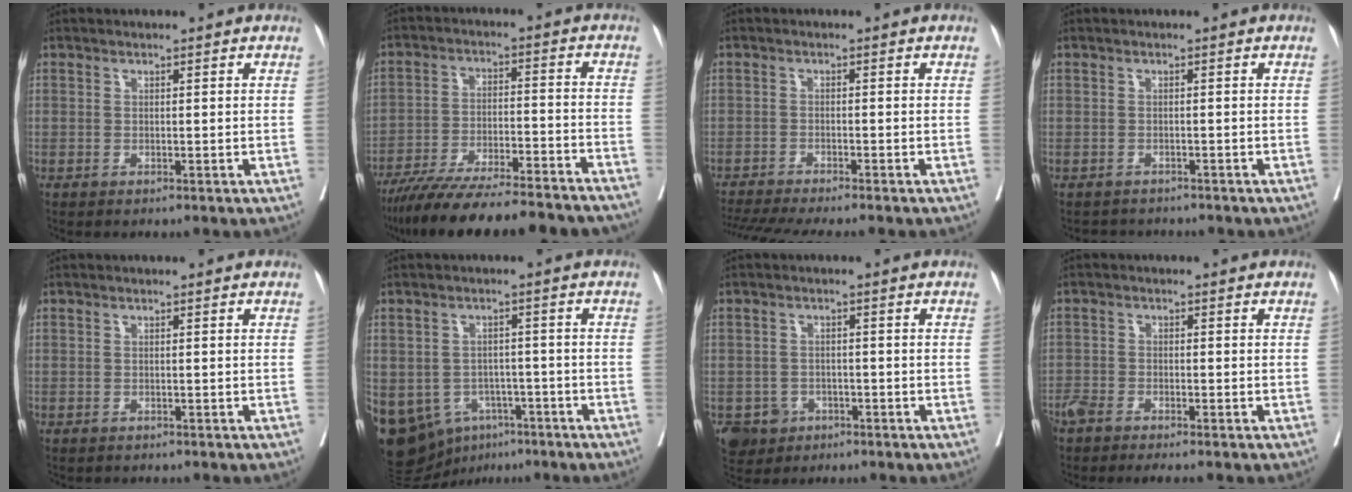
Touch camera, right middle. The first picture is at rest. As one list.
[{"total": 20.9, "force": [-18.5, 1.9, 9.5], "torque": [-0.133, -0.019, -0.278]}, {"total": 9.5, "force": [-8.4, -0.4, 4.4], "torque": [-0.055, -0.010, -0.132]}, {"total": 2.6, "force": [-2.3, 1.1, -0.4], "torque": [0.006, -0.001, -0.038]}, {"total": 0.8, "force": [-0.7, 0.3, 0.1], "torque": [-0.007, 0.000, -0.013]}, {"total": 18.5, "force": [-8.9, 13.9, 8.3], "torque": [-0.220, 0.002, -0.115]}, {"total": 4.1, "force": [-2.1, 3.4, 0.6], "torque": [-0.006, 0.008, -0.033]}, {"total": 4.6, "force": [-4.0, 0.7, 2.3], "torque": [-0.034, -0.006, -0.069]}]